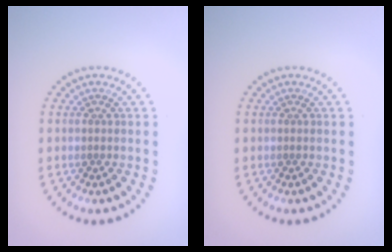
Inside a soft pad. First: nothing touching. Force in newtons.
{"total": 0.0}